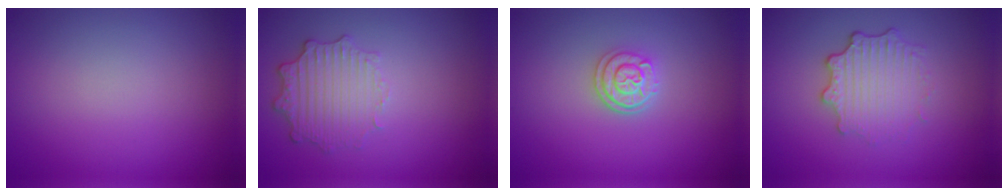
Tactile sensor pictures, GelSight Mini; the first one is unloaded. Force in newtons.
{"total": 2.9, "press": 2.4, "slide": 1.6}
{"total": 2.6, "press": 2.2, "slide": 1.3}
{"total": 3.5, "press": 2.8, "slide": 2.2}